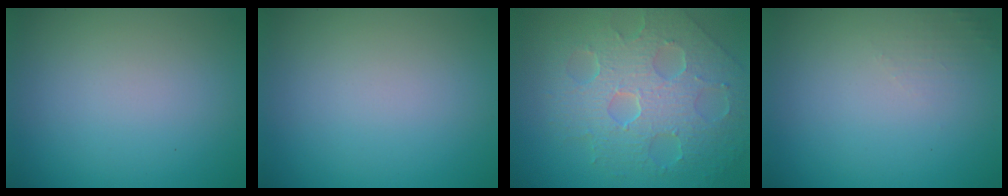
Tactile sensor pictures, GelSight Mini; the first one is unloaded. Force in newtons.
{"total": 0.0}
{"total": 8.3, "press": 5.8, "slide": 5.9}
{"total": 1.1, "press": 1.1, "slide": 0.3}